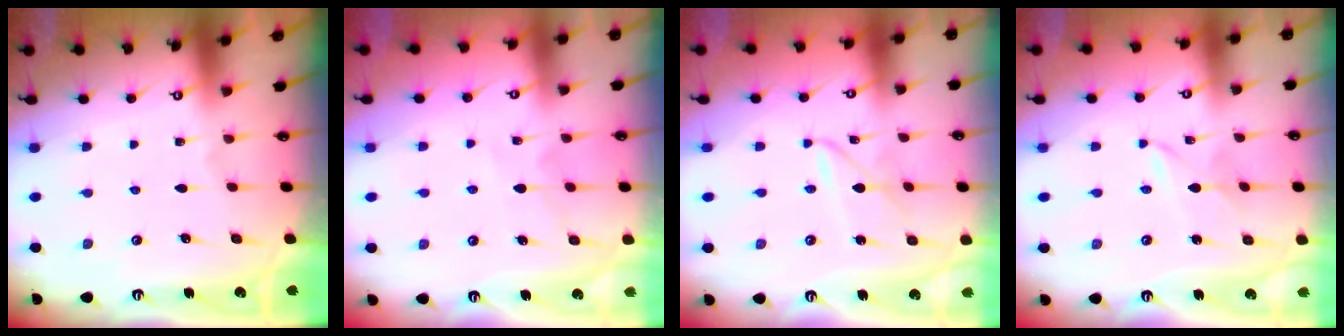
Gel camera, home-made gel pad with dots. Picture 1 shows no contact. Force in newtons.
{"total": 6.6, "press": 6.6, "slide": 0.5}
{"total": 3.0, "press": 2.9, "slide": 0.3}
{"total": 1.7, "press": 1.7, "slide": 0.2}